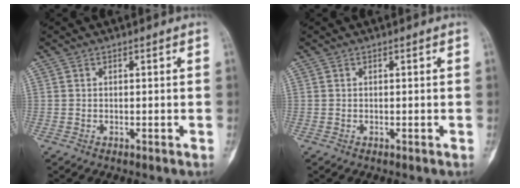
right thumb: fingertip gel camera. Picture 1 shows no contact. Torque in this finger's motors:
{"motor_torque": [0.35, 0.16, -0.04, -0.28, 0.12]}